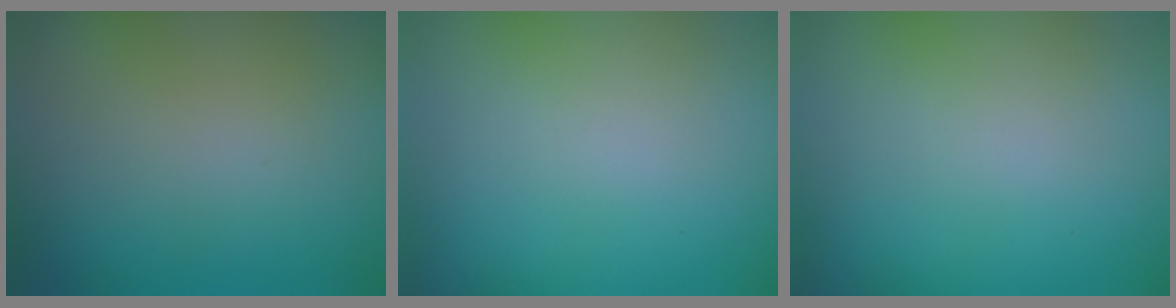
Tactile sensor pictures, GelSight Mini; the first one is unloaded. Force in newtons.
{"total": 0.0}
{"total": 0.0}